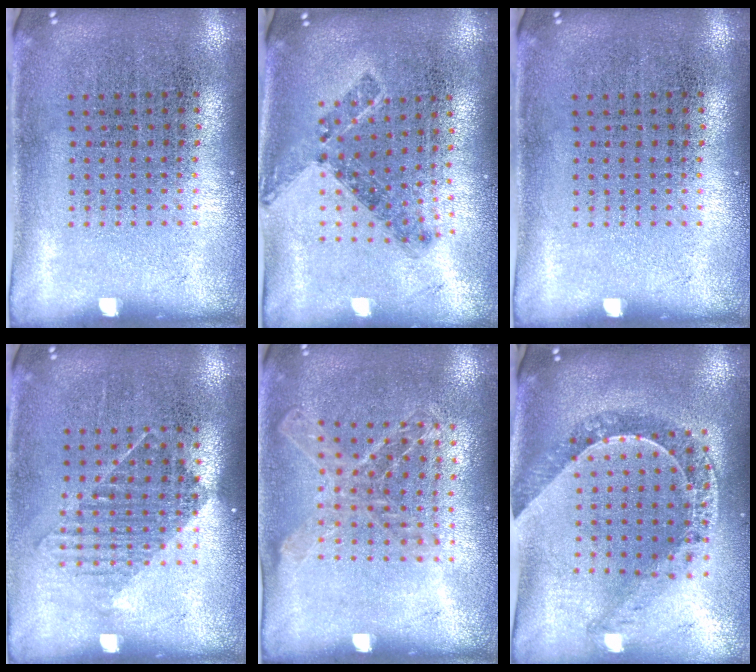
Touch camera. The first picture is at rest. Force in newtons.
{"total": 0.7, "press": 0.7, "slide": 0.3}
{"total": 0.0}
{"total": 1.2, "press": 1.0, "slide": 0.7}
{"total": 1.1, "press": 1.1, "slide": 0.1}
{"total": 1.0, "press": 1.0, "slide": 0.2}